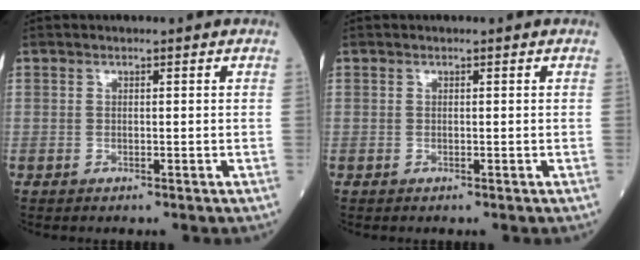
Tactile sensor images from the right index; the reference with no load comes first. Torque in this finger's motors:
{"motor_torque": [0.00, 0.00, 0.00, -0.01]}